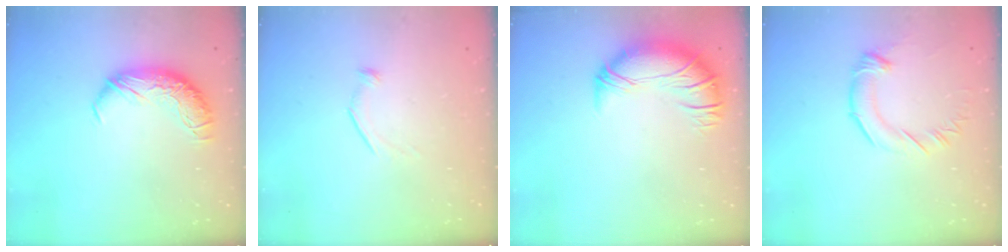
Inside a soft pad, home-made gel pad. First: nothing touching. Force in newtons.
{"total": 7.5, "press": 7.4, "slide": 0.7}
{"total": 2.8, "press": 0.8, "slide": 2.7}
{"total": 2.5, "press": 2.4, "slide": 0.7}